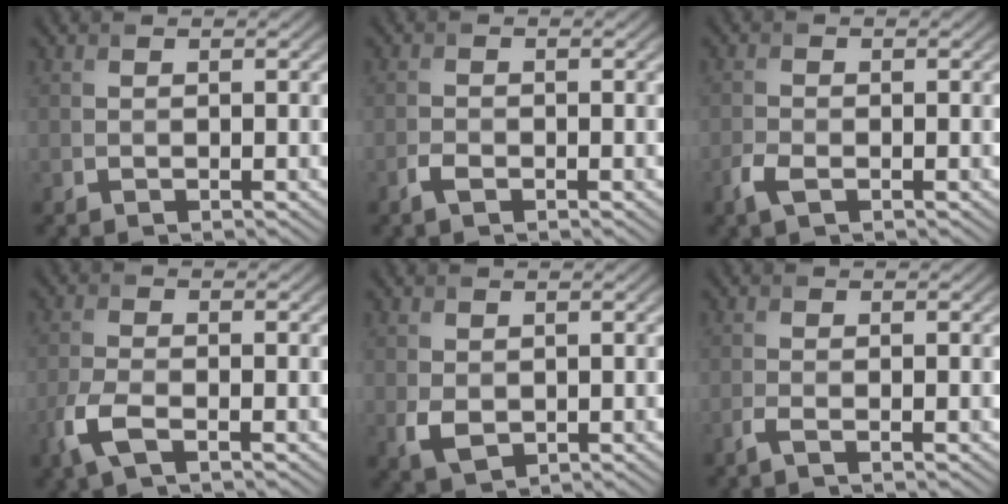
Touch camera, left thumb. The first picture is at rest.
{"total": 1.5, "force": [-1.0, 0.7, 0.9], "torque": [-0.022, -0.001, -0.022]}
{"total": 2.2, "force": [-1.2, 1.0, 1.5], "torque": [-0.041, -0.004, -0.030]}
{"total": 4.1, "force": [-2.1, 1.4, 3.1], "torque": [-0.082, -0.005, -0.051]}
{"total": 2.6, "force": [0.0, 1.9, 1.7], "torque": [-0.042, -0.007, 0.007]}
{"total": 1.3, "force": [-0.9, 0.1, 1.0], "torque": [-0.024, 0.000, -0.024]}